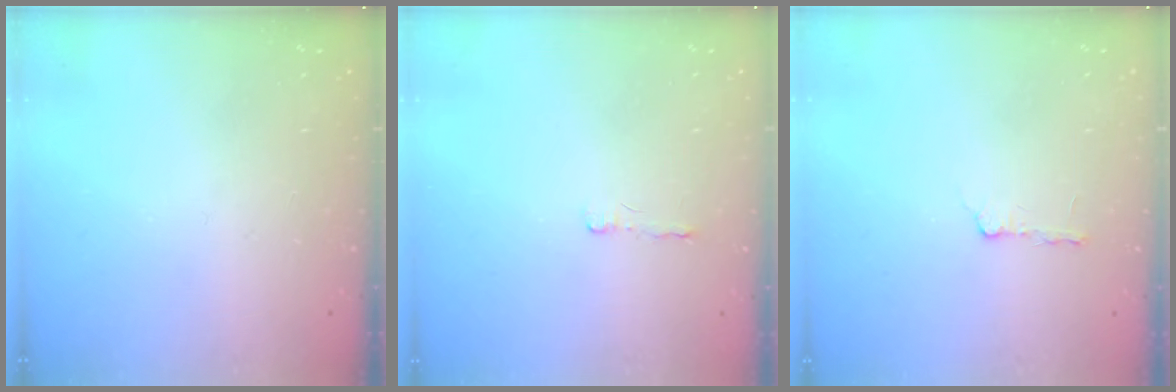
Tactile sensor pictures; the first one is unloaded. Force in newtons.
{"total": 2.0, "press": 2.0, "slide": 0.5}
{"total": 2.4, "press": 2.3, "slide": 0.4}